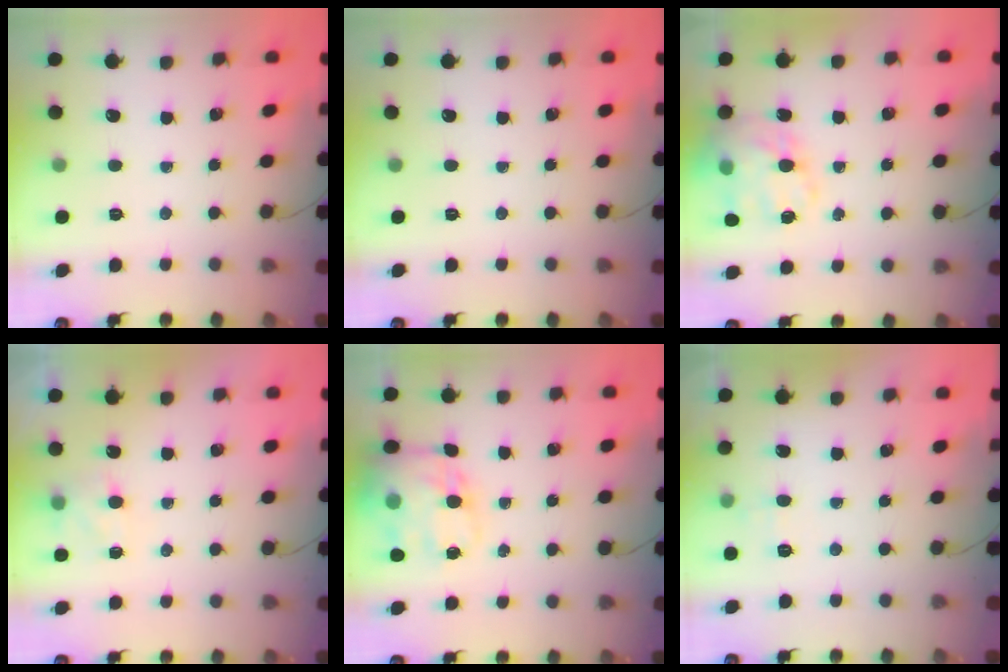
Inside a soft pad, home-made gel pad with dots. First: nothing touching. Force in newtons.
{"total": 0.0}
{"total": 19.4, "press": 19.1, "slide": 3.4}
{"total": 6.3, "press": 6.1, "slide": 1.6}
{"total": 16.4, "press": 16.0, "slide": 3.7}
{"total": 3.1, "press": 2.8, "slide": 1.5}